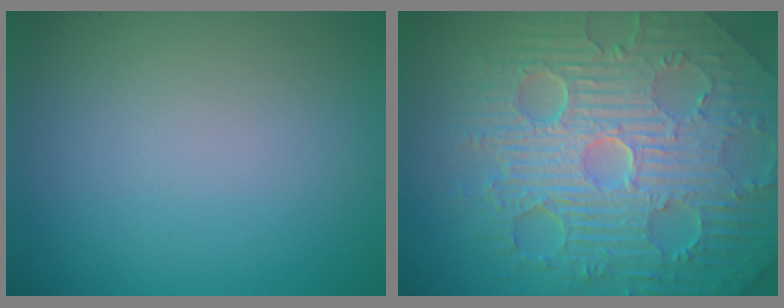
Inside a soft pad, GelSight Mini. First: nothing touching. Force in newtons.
{"total": 11.6, "press": 7.5, "slide": 8.9}